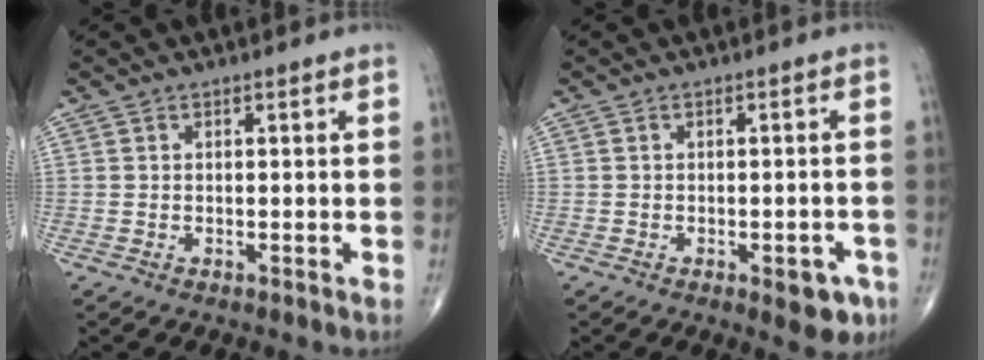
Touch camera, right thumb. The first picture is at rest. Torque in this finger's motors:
{"motor_torque": [0.81, 0.64, 0.39, -0.57, 0.18]}